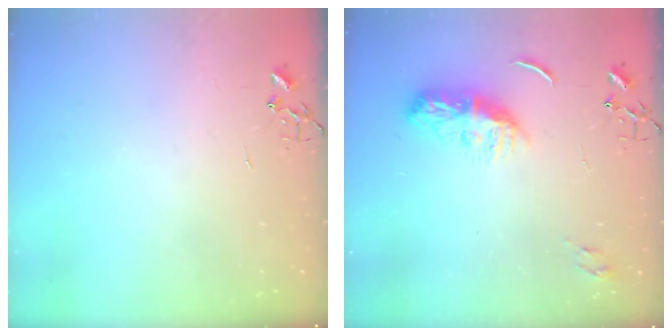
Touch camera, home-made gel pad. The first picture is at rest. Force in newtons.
{"total": 9.4, "press": 9.4, "slide": 0.4}